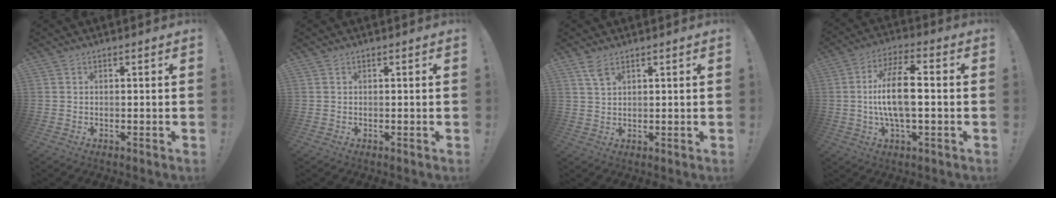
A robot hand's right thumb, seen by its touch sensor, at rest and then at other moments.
{"total": 0.0}
{"total": 3.9, "force": [2.6, 1.4, 2.6], "torque": [-0.040, -0.014, 0.045]}
{"total": 12.8, "force": [-0.4, 4.7, 11.9], "torque": [-0.216, 0.003, -0.013]}